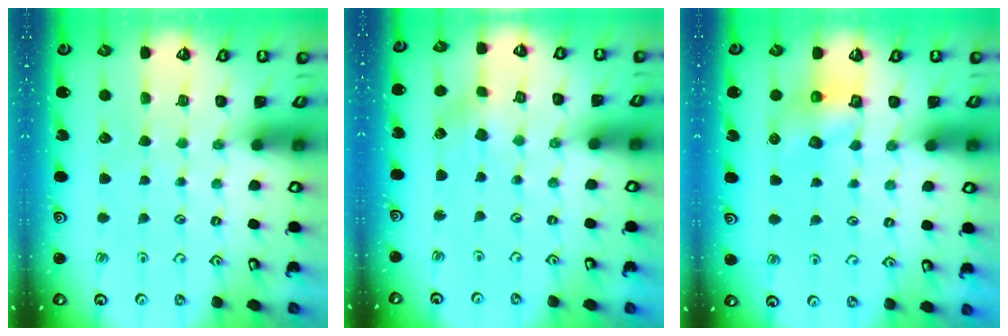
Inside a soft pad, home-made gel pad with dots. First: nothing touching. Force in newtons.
{"total": 2.3, "press": 2.3, "slide": 0.3}
{"total": 8.2, "press": 8.2, "slide": 0.2}